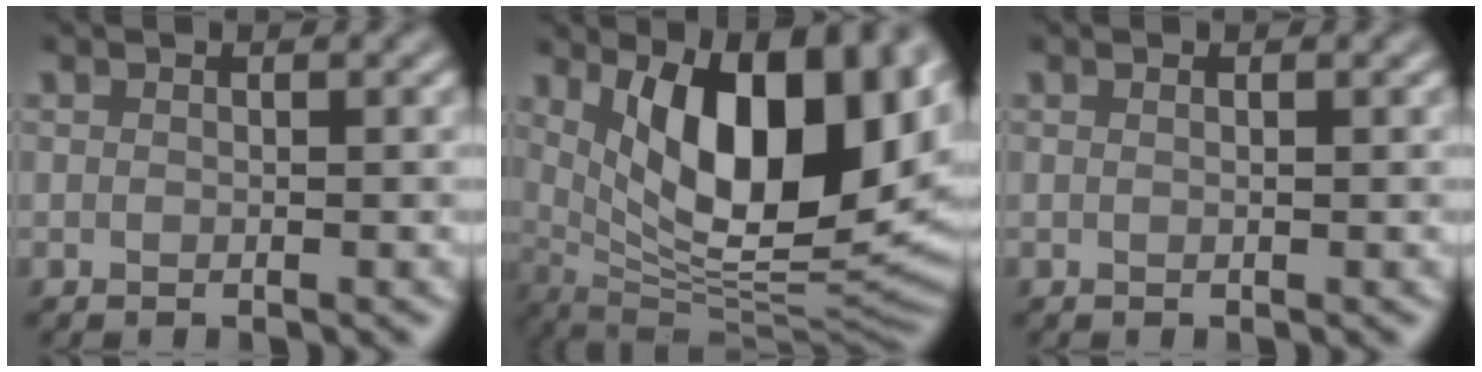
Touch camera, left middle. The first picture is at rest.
{"total": 14.5, "force": [4.3, 6.2, 12.4], "torque": [-0.164, -0.010, 0.069]}
{"total": 0.7, "force": [0.3, 0.2, 0.5], "torque": [-0.005, 0.001, -0.002]}